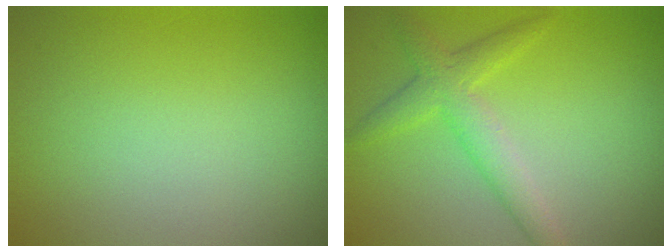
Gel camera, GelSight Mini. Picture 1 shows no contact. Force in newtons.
{"total": 3.3, "press": 3.3, "slide": 0.1}